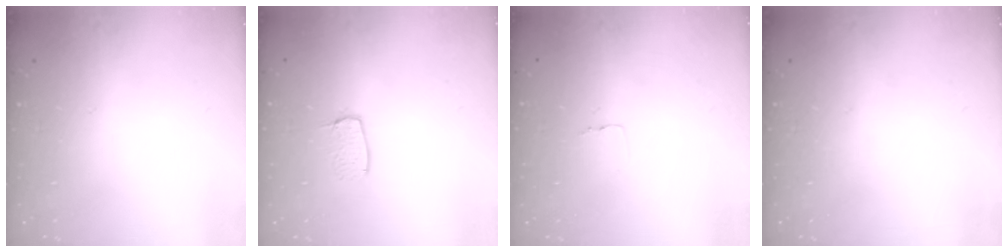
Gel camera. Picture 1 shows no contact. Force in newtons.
{"total": 6.0, "press": 6.0, "slide": 0.5}
{"total": 2.6, "press": 2.6, "slide": 0.1}
{"total": 0.0}